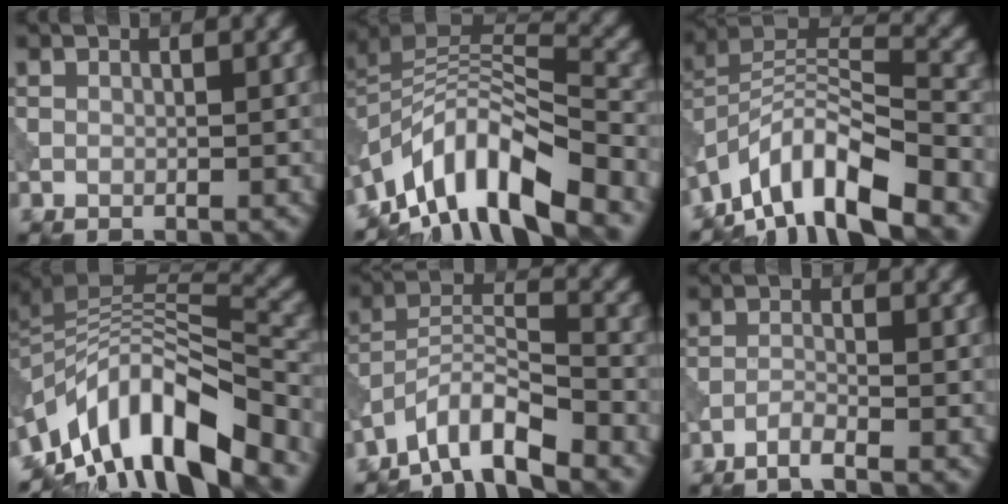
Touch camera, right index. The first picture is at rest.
{"total": 10.9, "force": [-7.1, 3.9, 7.4], "torque": [-0.125, 0.014, -0.135]}
{"total": 10.7, "force": [-7.5, 3.3, 6.8], "torque": [-0.106, 0.010, -0.151]}
{"total": 12.0, "force": [-7.1, 4.7, 8.4], "torque": [-0.146, 0.018, -0.135]}
{"total": 6.7, "force": [-5.5, 1.4, 3.6], "torque": [-0.058, 0.006, -0.108]}
{"total": 1.7, "force": [-1.3, 0.1, 1.0], "torque": [-0.016, 0.004, -0.035]}